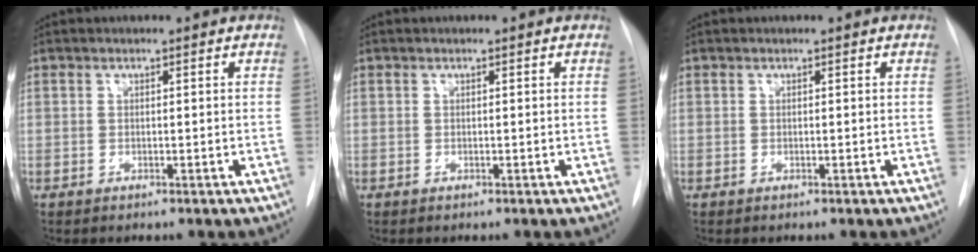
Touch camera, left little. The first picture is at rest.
{"total": 0.0}
{"total": 0.0}